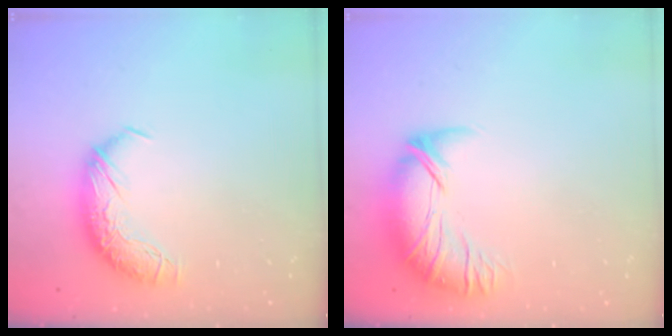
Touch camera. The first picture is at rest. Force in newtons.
{"total": 2.8, "press": 1.7, "slide": 2.3}